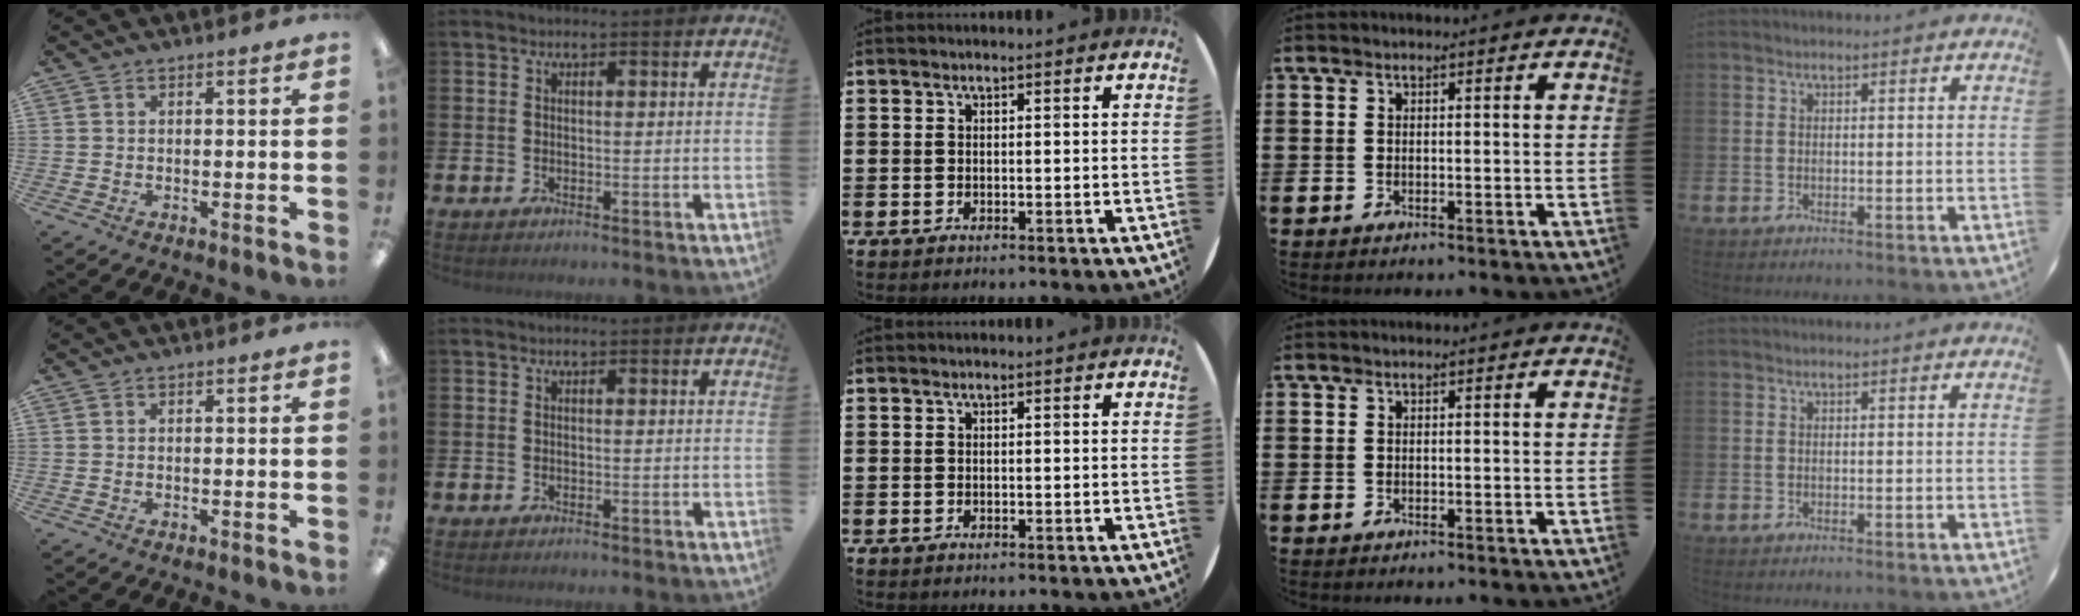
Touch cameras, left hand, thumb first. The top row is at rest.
{}